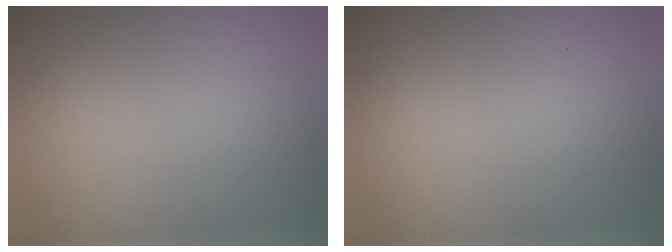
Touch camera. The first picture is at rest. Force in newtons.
{"total": 0.0}